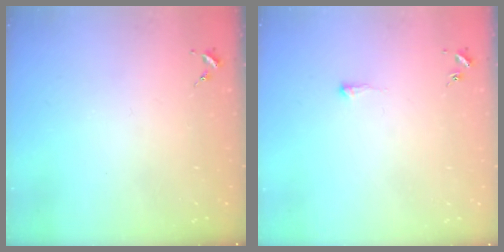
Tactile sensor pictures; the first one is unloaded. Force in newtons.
{"total": 2.9, "press": 2.8, "slide": 0.5}